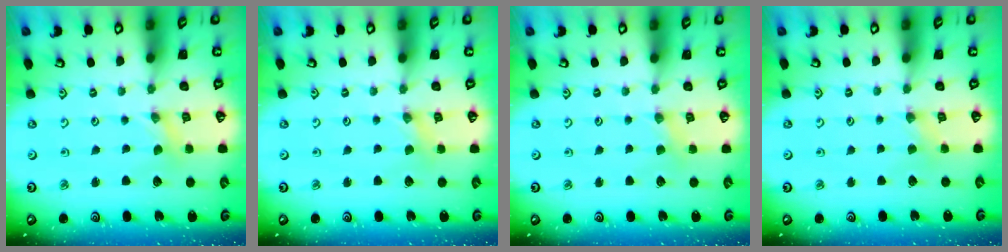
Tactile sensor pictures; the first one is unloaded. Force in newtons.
{"total": 1.1, "press": 1.1, "slide": 0.2}
{"total": 2.2, "press": 2.1, "slide": 0.5}
{"total": 2.6, "press": 2.5, "slide": 0.5}